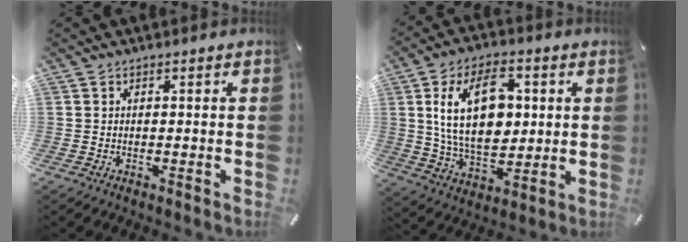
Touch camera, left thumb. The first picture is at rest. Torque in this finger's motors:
{"motor_torque": [2.48, 2.53, 1.53, -1.24, 0.50]}